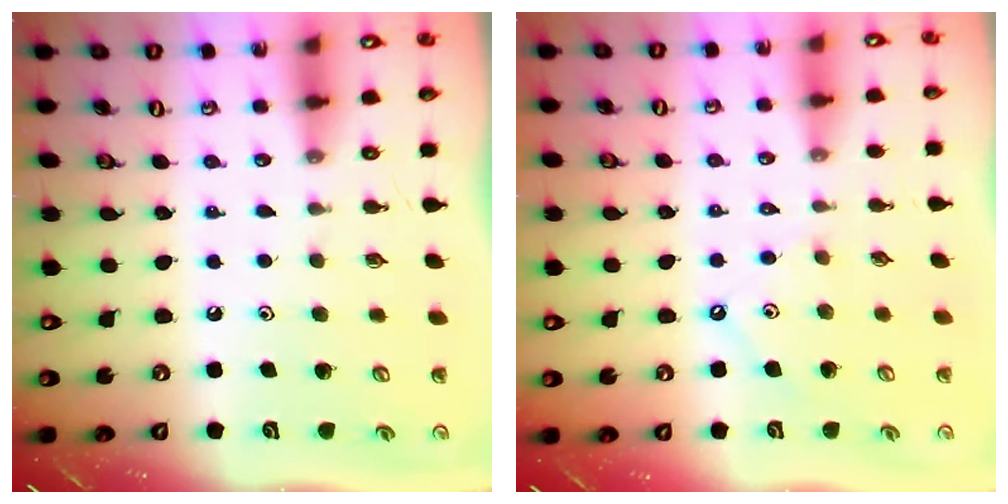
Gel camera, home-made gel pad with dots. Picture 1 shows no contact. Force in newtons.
{"total": 1.5, "press": 1.4, "slide": 0.2}